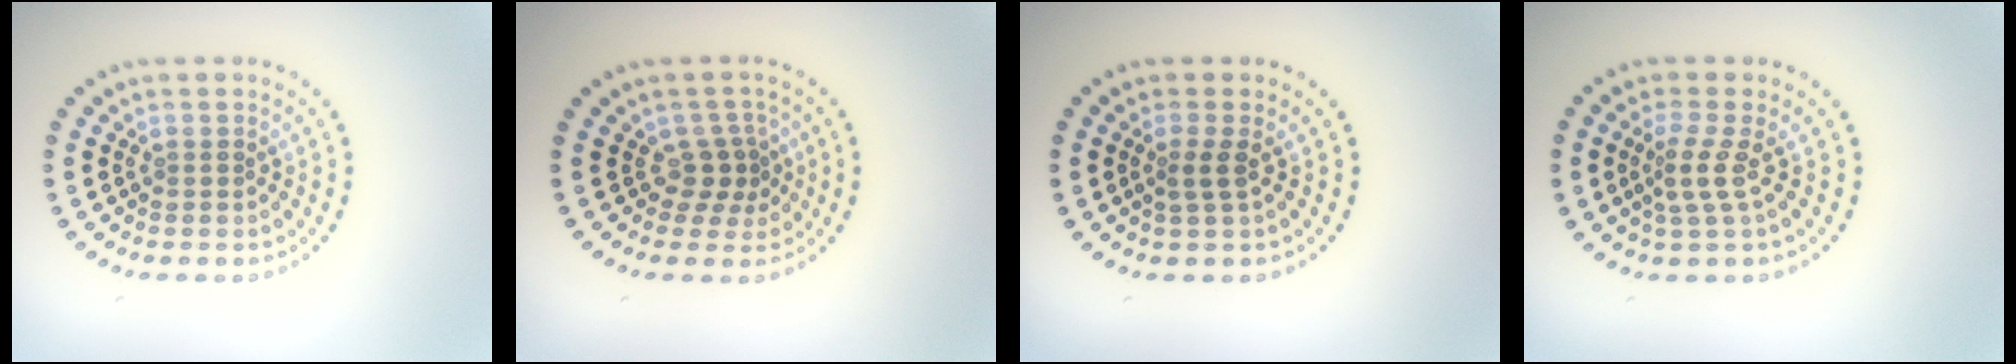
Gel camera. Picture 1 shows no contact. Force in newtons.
{"total": 2.0, "press": 1.4, "slide": 1.4}
{"total": 1.4, "press": 0.9, "slide": 1.1}
{"total": 2.2, "press": 1.5, "slide": 1.7}